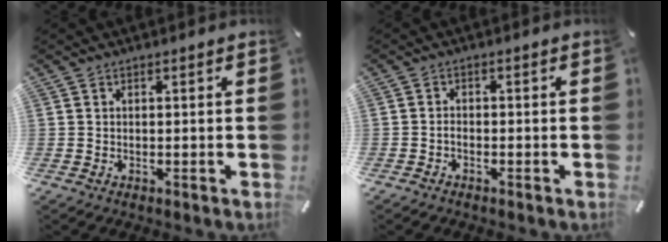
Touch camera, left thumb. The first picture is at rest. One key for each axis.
{"total": 1.3, "fx": -0.9, "fy": 0.7, "fz": 0.8, "tx": -0.016, "ty": 0.003, "tz": -0.018}